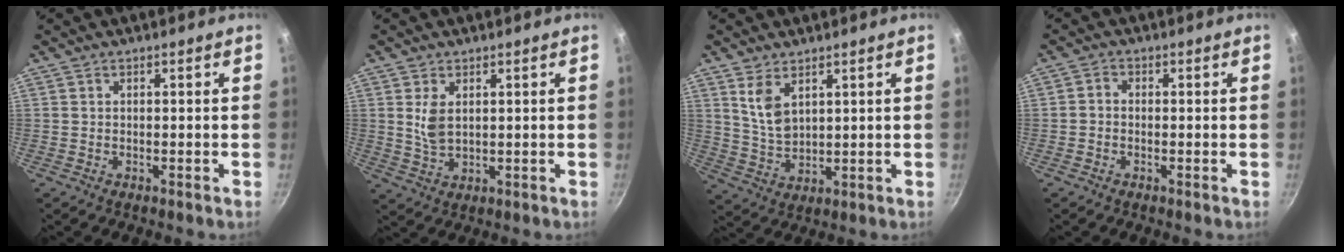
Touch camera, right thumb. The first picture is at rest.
{"total": 4.6, "force": [1.3, 2.6, 3.6], "torque": [-0.067, -0.013, 0.031]}
{"total": 6.6, "force": [3.3, 3.5, 4.4], "torque": [-0.076, -0.030, 0.073]}
{"total": 1.6, "force": [-0.6, 1.3, 0.8], "torque": [-0.014, 0.010, -0.016]}